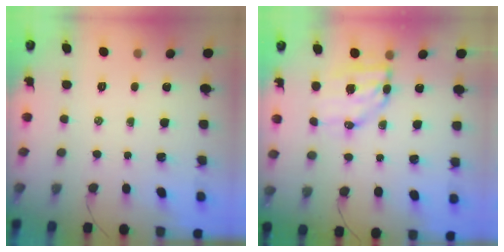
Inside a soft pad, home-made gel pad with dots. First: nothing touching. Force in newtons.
{"total": 6.9, "press": 6.7, "slide": 1.6}